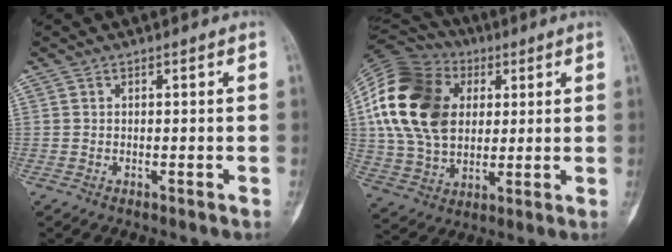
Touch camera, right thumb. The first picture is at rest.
{"total": 24.0, "force": [4.8, 17.2, 16.1], "torque": [-0.315, 0.010, 0.090]}